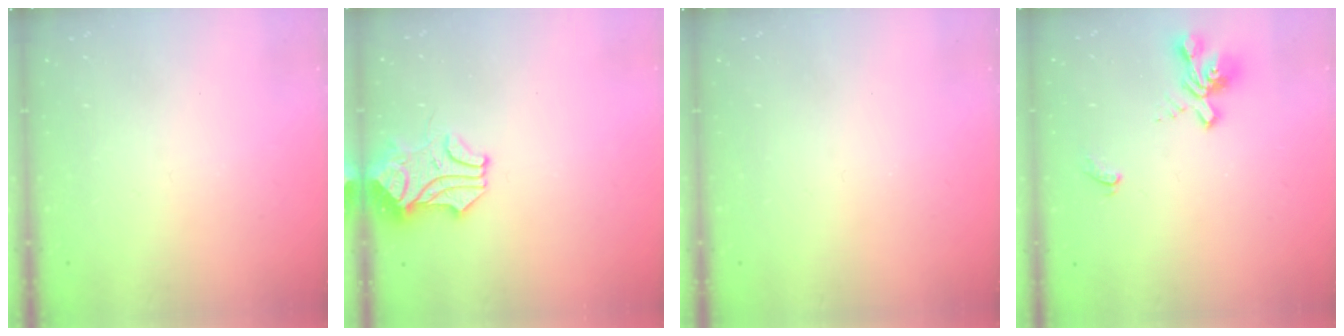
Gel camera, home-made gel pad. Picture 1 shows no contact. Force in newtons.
{"total": 1.4, "press": 1.4, "slide": 0.0}
{"total": 0.0}
{"total": 2.4, "press": 2.1, "slide": 1.3}